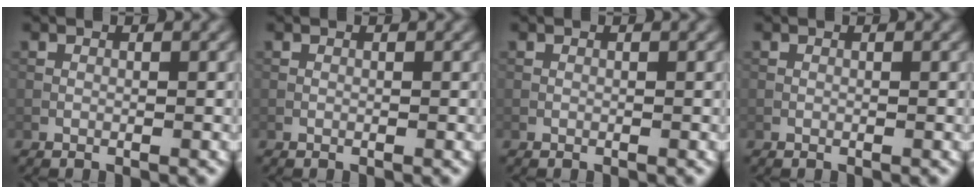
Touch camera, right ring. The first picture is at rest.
{"total": 0.0}
{"total": 0.0}
{"total": 0.0}